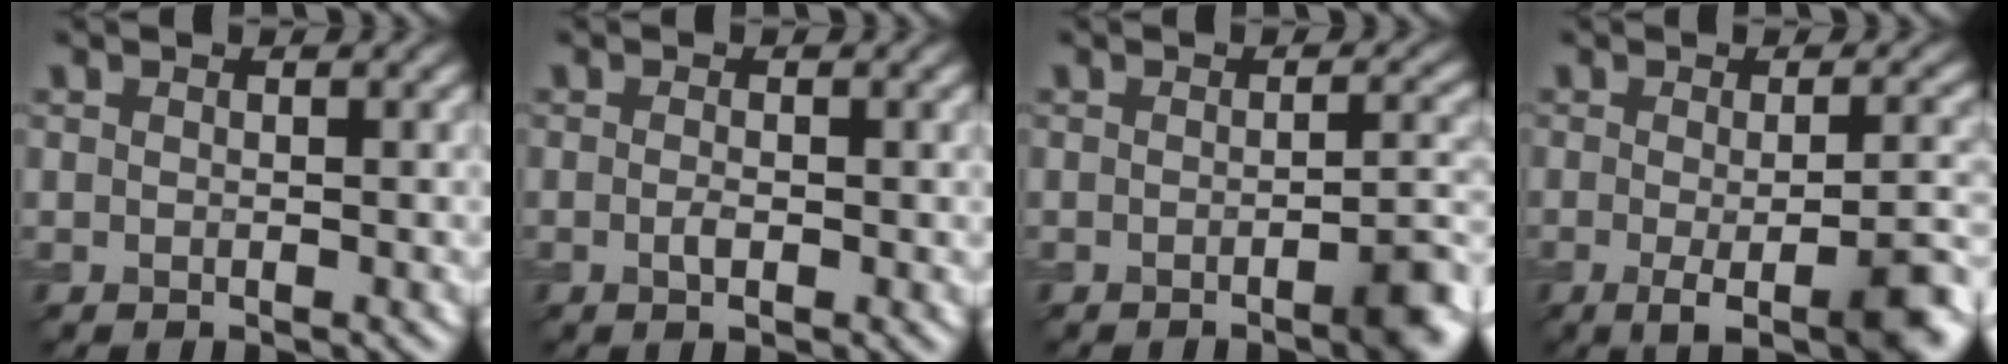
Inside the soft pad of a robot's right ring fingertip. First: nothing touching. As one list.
[{"total": 1.4, "force": [-0.3, 0.4, 1.3], "torque": [-0.025, -0.003, -0.007]}, {"total": 3.6, "force": [-1.5, 0.8, 3.2], "torque": [-0.039, 0.003, -0.029]}, {"total": 7.0, "force": [-1.9, 1.9, 6.5], "torque": [-0.090, -0.011, -0.029]}]